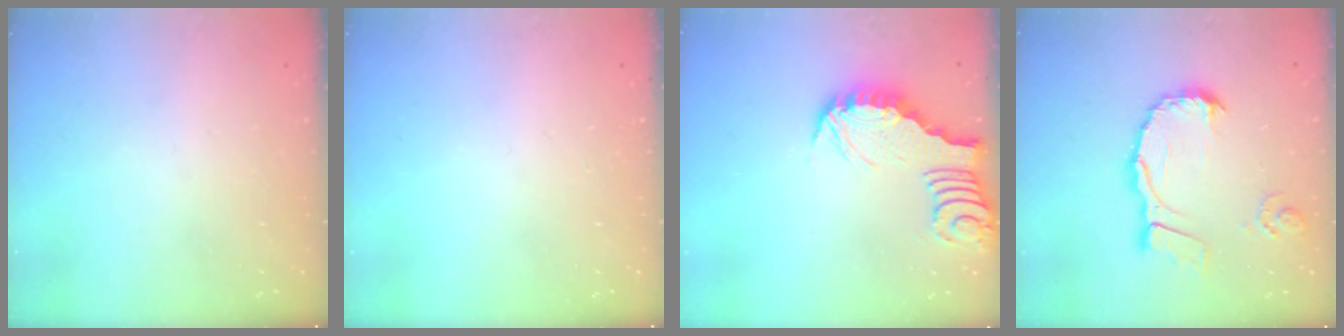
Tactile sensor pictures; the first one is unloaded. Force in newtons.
{"total": 0.0}
{"total": 2.6, "press": 2.6, "slide": 0.2}
{"total": 12.0, "press": 12.0, "slide": 0.9}